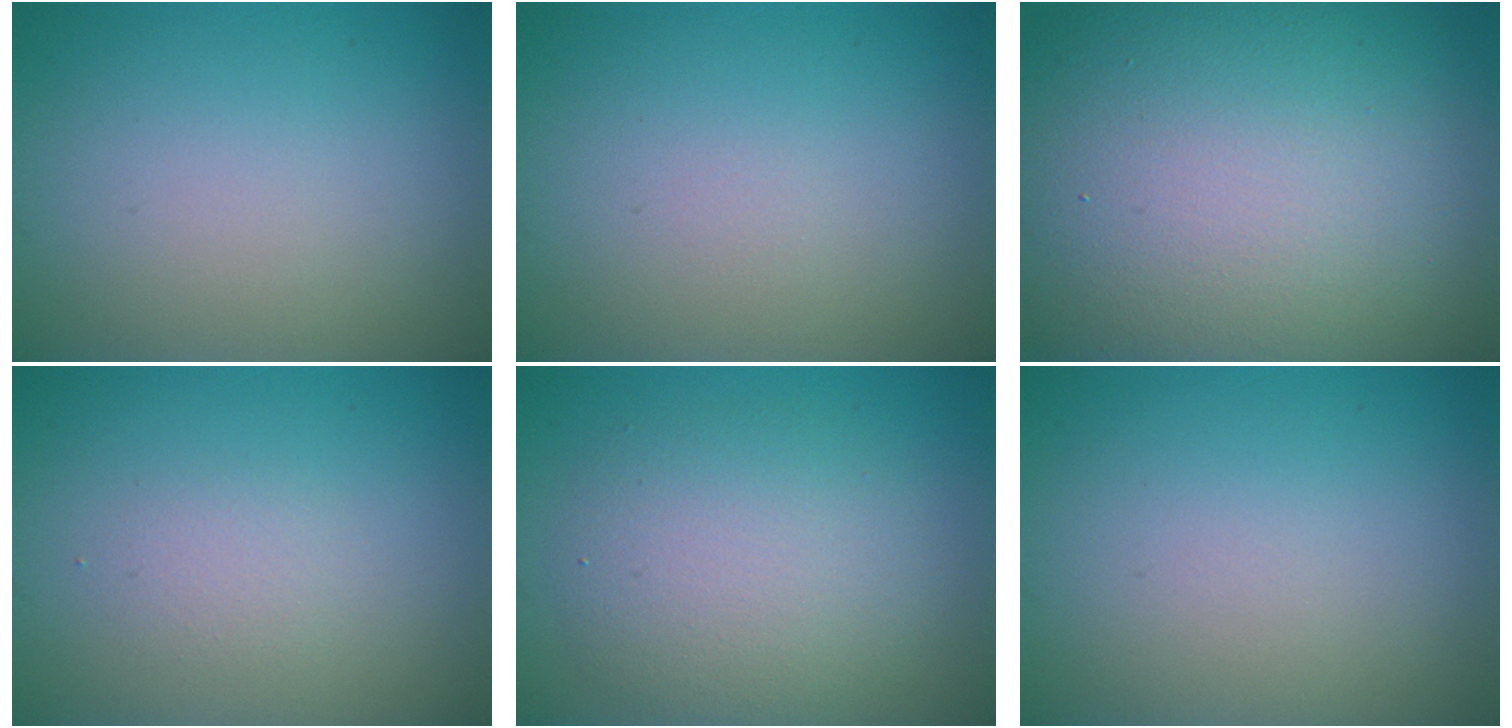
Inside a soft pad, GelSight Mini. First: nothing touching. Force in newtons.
{"total": 0.0}
{"total": 19.6, "press": 19.6, "slide": 0.7}
{"total": 1.2, "press": 1.2, "slide": 0.0}
{"total": 4.9, "press": 4.9, "slide": 0.4}
{"total": 0.0}